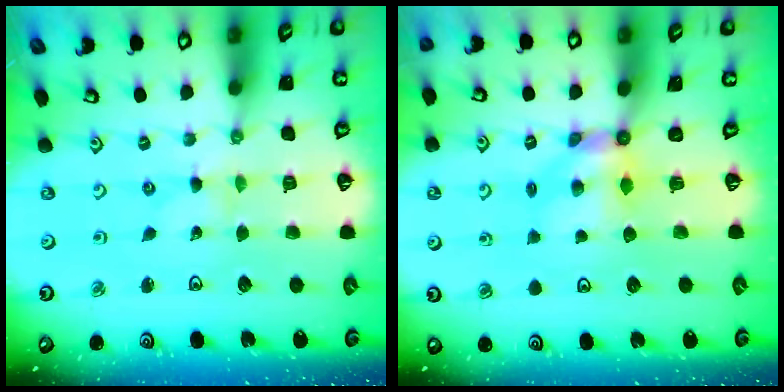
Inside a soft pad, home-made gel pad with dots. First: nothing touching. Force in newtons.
{"total": 5.1, "press": 5.1, "slide": 0.2}